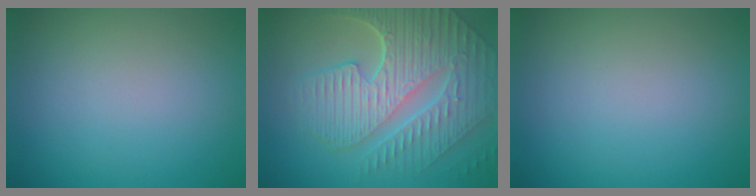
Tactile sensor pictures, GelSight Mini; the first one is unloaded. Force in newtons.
{"total": 9.1, "press": 6.1, "slide": 6.7}
{"total": 0.0}